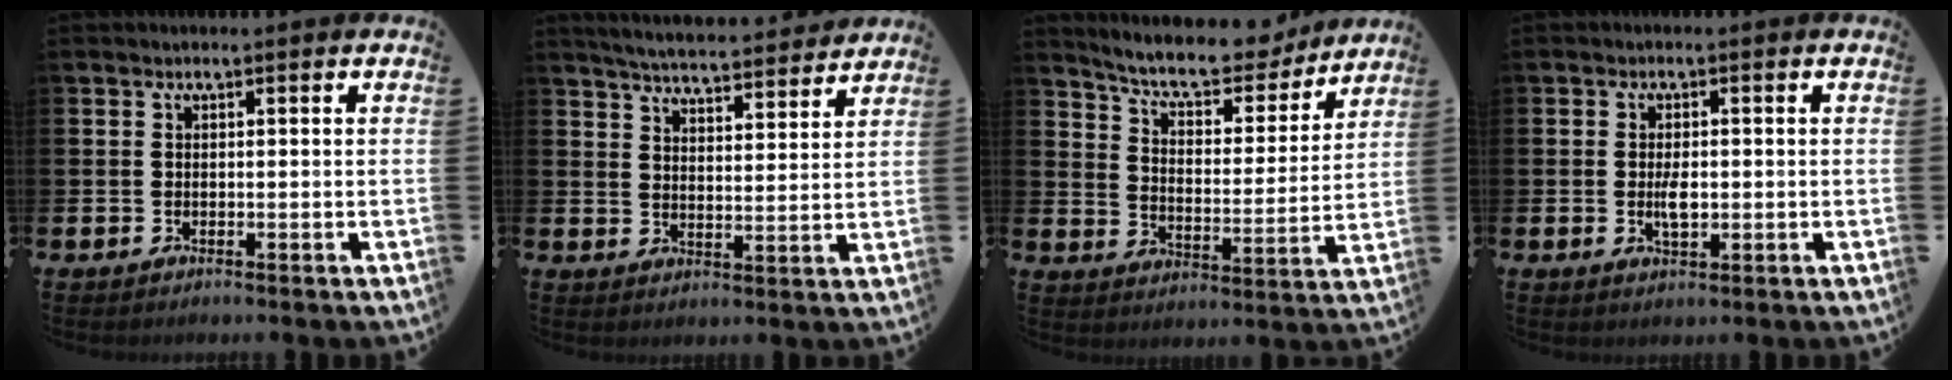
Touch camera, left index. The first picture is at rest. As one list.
[{"total": 5.6, "force": [5.6, 0.3, 0.8], "torque": [-0.029, -0.041, 0.096]}, {"total": 8.6, "force": [7.9, 2.2, 2.6], "torque": [-0.074, -0.054, 0.136]}, {"total": 2.5, "force": [-0.2, 1.1, 2.3], "torque": [-0.042, 0.000, -0.005]}]